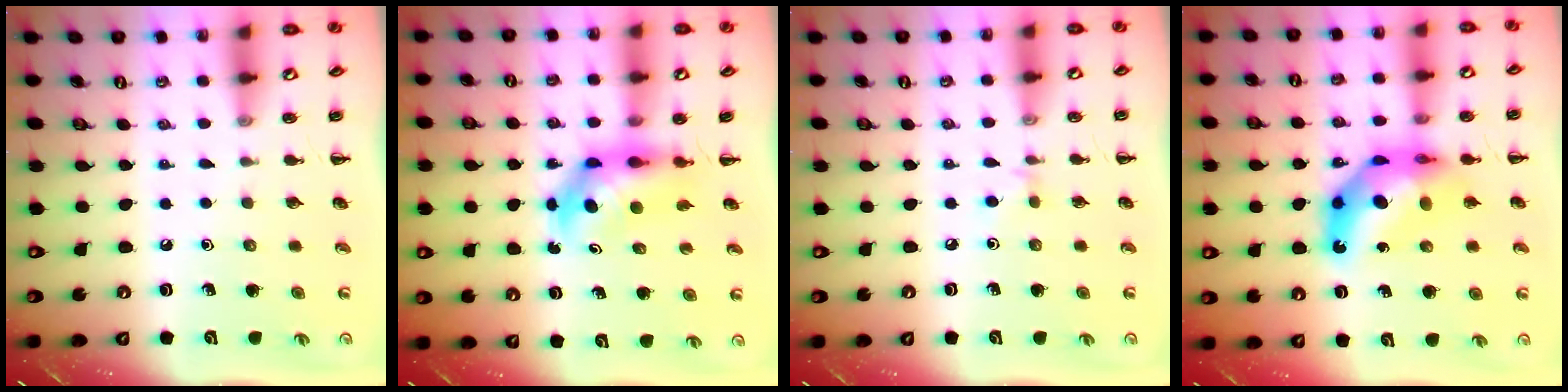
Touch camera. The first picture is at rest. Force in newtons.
{"total": 5.4, "press": 5.3, "slide": 0.9}
{"total": 2.8, "press": 2.6, "slide": 1.1}
{"total": 12.6, "press": 11.9, "slide": 4.0}